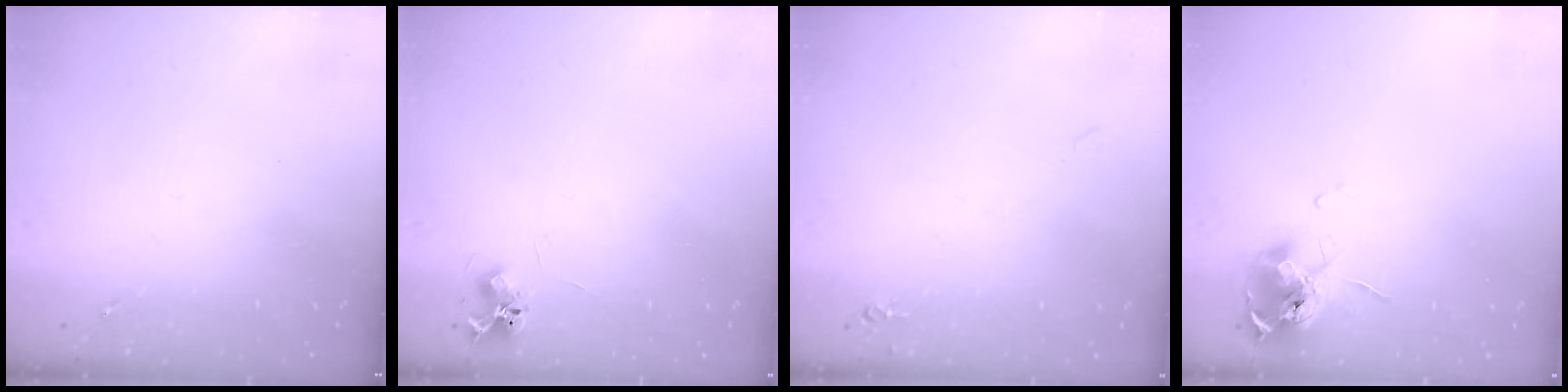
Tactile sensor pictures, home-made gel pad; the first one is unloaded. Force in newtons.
{"total": 6.5, "press": 6.5, "slide": 0.8}
{"total": 4.1, "press": 4.0, "slide": 0.7}
{"total": 11.5, "press": 11.4, "slide": 0.6}